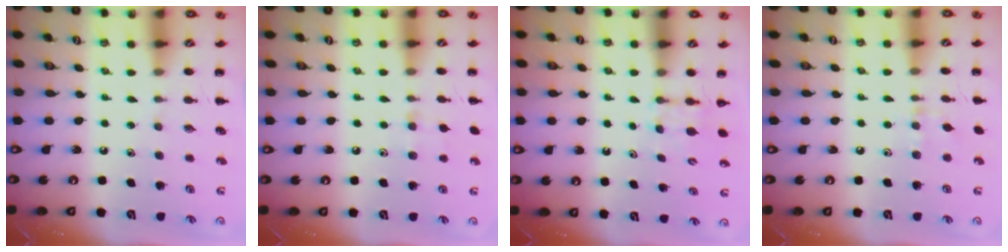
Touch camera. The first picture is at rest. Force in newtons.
{"total": 5.5, "press": 5.2, "slide": 1.7}
{"total": 2.7, "press": 2.5, "slide": 1.1}
{"total": 6.2, "press": 5.9, "slide": 2.0}